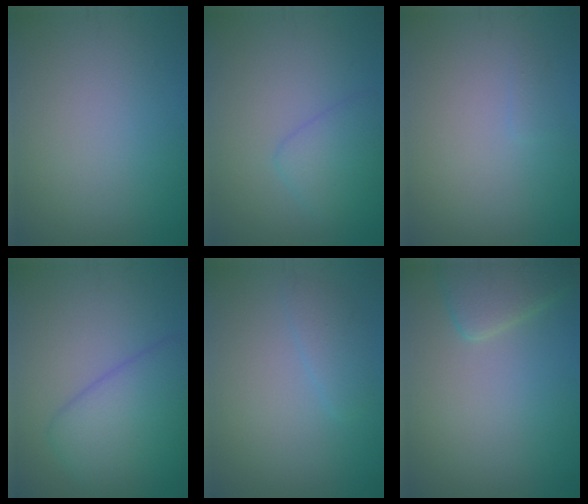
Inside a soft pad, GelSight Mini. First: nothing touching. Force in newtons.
{"total": 2.7, "press": 2.7, "slide": 0.0}
{"total": 0.6, "press": 0.5, "slide": 0.1}
{"total": 5.8, "press": 5.8, "slide": 0.4}
{"total": 1.5, "press": 1.5, "slide": 0.1}
{"total": 3.0, "press": 3.0, "slide": 0.3}